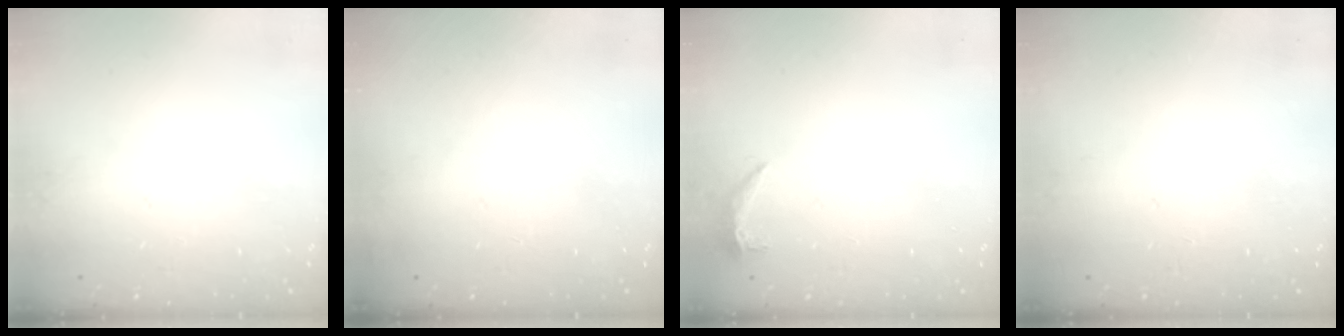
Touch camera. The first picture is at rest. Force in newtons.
{"total": 2.8, "press": 2.3, "slide": 1.7}
{"total": 9.6, "press": 5.9, "slide": 7.6}
{"total": 0.0}